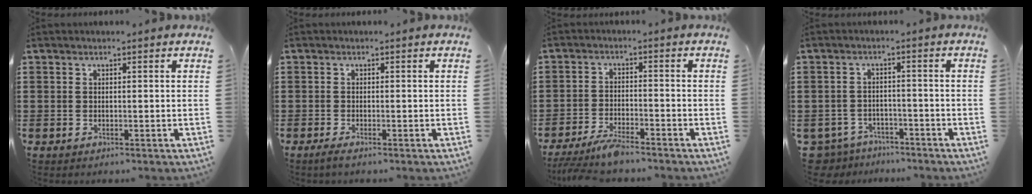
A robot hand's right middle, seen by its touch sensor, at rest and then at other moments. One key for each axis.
{"total": 0.8, "fx": -0.5, "fy": 0.0, "fz": 0.6, "tx": -0.012, "ty": -0.007, "tz": -0.008}
{"total": 4.7, "fx": -4.1, "fy": 0.4, "fz": 2.2, "tx": -0.058, "ty": -0.014, "tz": -0.083}
{"total": 3.5, "fx": -3.4, "fy": 0.8, "fz": 0.1, "tx": -0.026, "ty": -0.004, "tz": -0.076}